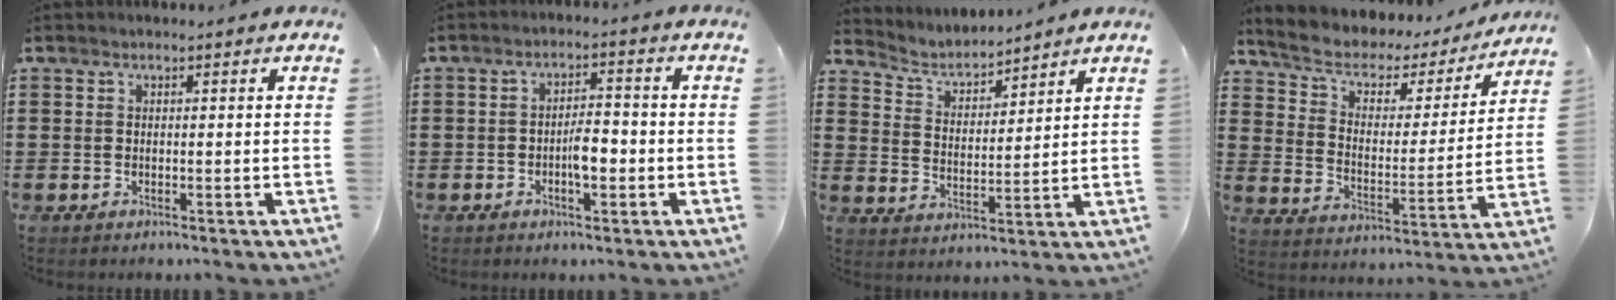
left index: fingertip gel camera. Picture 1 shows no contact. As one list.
[{"total": 3.9, "force": [-1.1, 1.5, 3.5], "torque": [-0.062, 0.009, -0.021]}, {"total": 4.0, "force": [3.9, 0.8, 0.5], "torque": [-0.031, -0.021, 0.064]}, {"total": 4.7, "force": [2.9, 2.8, 2.3], "torque": [-0.064, -0.016, 0.043]}]